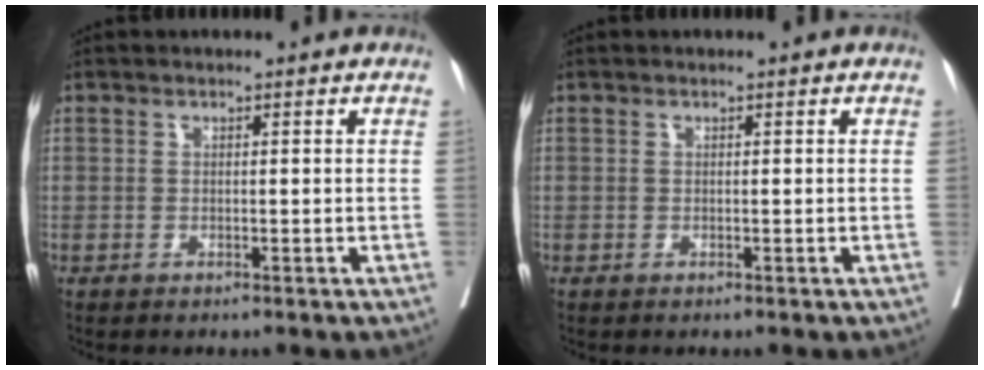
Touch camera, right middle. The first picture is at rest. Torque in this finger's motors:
{"motor_torque": [0.00, 0.00, 0.00, 0.00]}